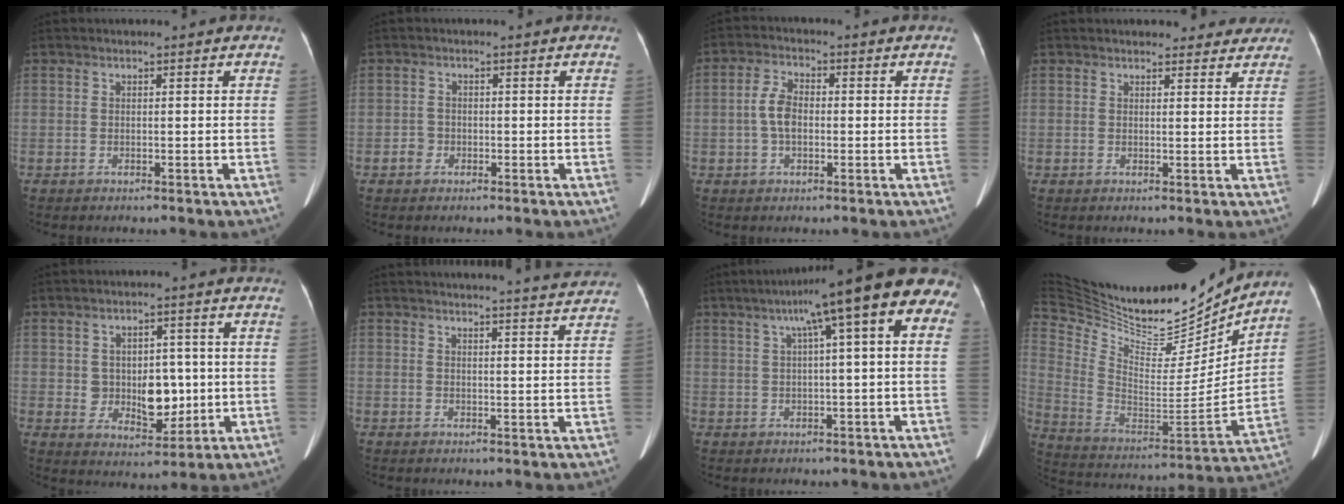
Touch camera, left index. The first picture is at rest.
{"total": 1.5, "force": [-0.8, 1.3, 0.2], "torque": [-0.002, 0.003, -0.017]}
{"total": 4.6, "force": [-0.6, 2.8, 3.6], "torque": [-0.084, 0.014, -0.013]}
{"total": 6.5, "force": [6.0, 2.3, 1.1], "torque": [0.009, 0.006, 0.054]}
{"total": 7.1, "force": [-0.1, 4.7, 5.3], "torque": [-0.080, 0.005, 0.010]}
{"total": 14.1, "force": [13.7, -0.4, 3.4], "torque": [-0.043, -0.027, 0.149]}
{"total": 14.3, "force": [7.1, 1.5, 12.3], "torque": [-0.169, 0.049, 0.085]}
{"total": 29.7, "force": [26.1, 8.3, 11.5], "torque": [-0.250, -0.042, 0.412]}